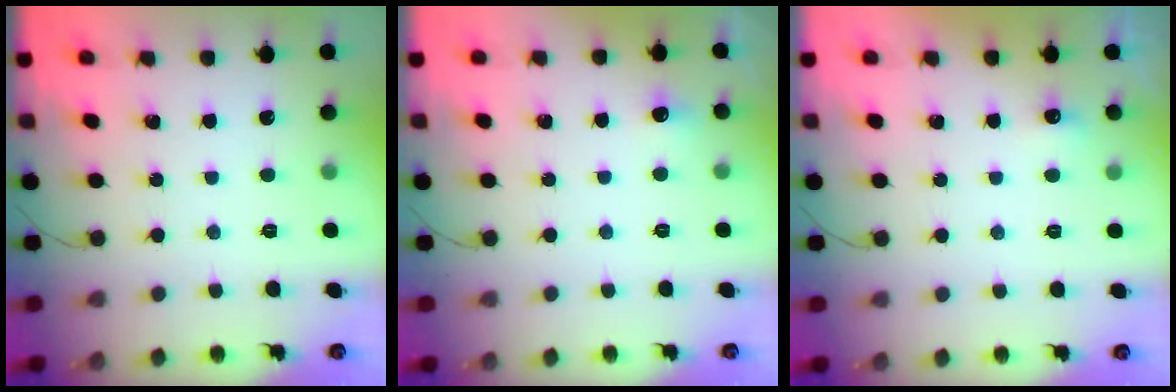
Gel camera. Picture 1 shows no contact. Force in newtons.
{"total": 4.6, "press": 4.4, "slide": 1.6}
{"total": 4.8, "press": 4.7, "slide": 1.1}